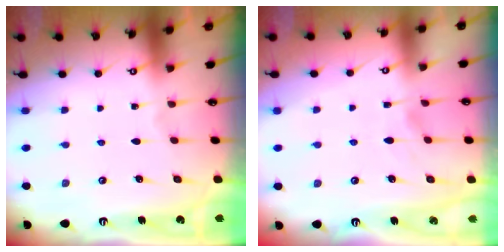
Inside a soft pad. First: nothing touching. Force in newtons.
{"total": 1.2, "press": 0.8, "slide": 0.9}